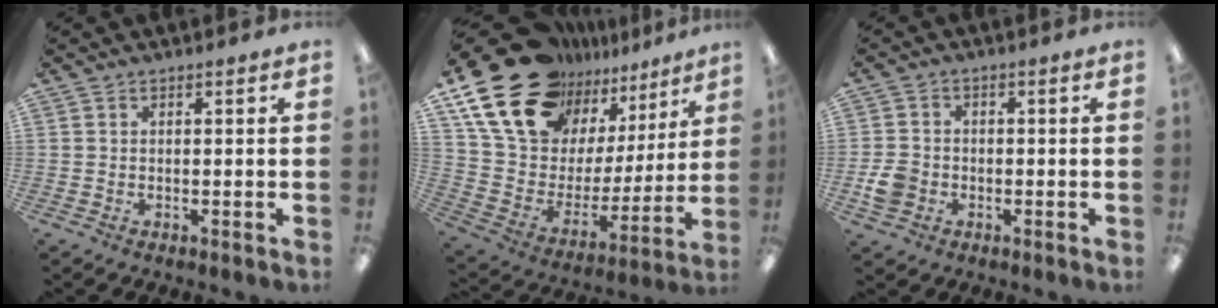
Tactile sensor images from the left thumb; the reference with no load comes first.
{"total": 23.7, "force": [17.2, 12.8, 10.1], "torque": [-0.189, -0.110, 0.324]}
{"total": 5.3, "force": [-1.7, 4.5, 2.4], "torque": [-0.035, 0.011, -0.029]}